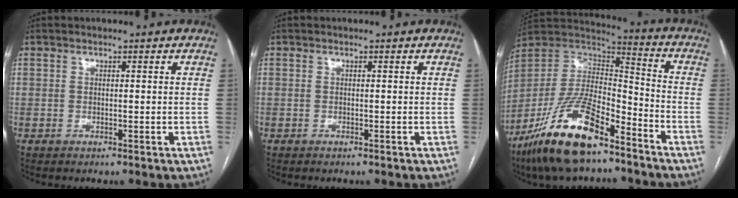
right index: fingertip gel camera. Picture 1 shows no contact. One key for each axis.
{"total": 0.0}
{"total": 19.8, "fx": -13.1, "fy": 5.7, "fz": 13.7, "tx": -0.291, "ty": -0.007, "tz": -0.244}